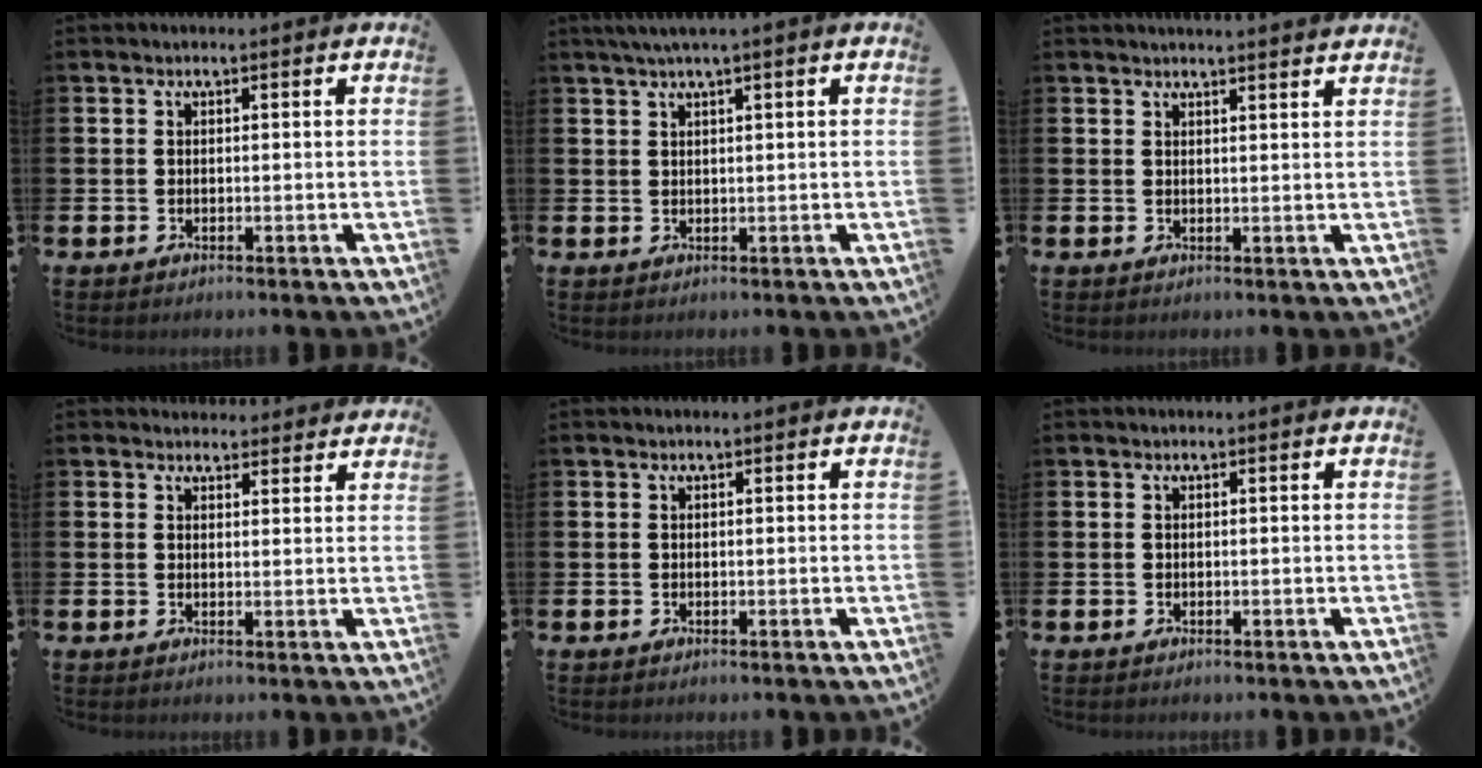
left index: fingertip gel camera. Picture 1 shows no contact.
{"total": 2.2, "force": [1.5, -0.4, 1.5], "torque": [-0.036, 0.003, 0.028]}
{"total": 2.1, "force": [2.1, -0.2, 0.0], "torque": [0.013, -0.016, 0.035]}
{"total": 2.8, "force": [2.6, 0.8, -0.2], "torque": [0.009, -0.014, 0.047]}
{"total": 0.0}
{"total": 0.0}